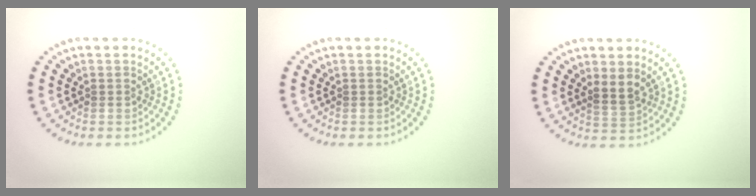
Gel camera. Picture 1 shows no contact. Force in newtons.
{"total": 0.0}
{"total": 1.9, "press": 1.7, "slide": 0.9}